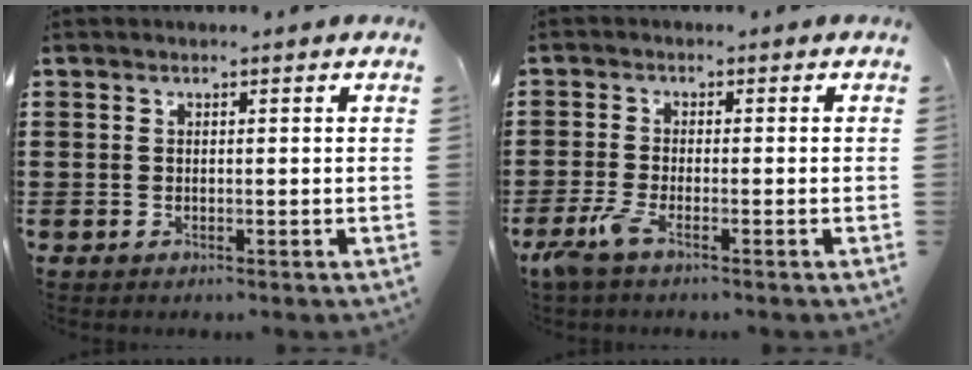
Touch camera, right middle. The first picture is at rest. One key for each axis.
{"total": 3.1, "fx": -1.8, "fy": 0.4, "fz": 2.5, "tx": -0.072, "ty": -0.012, "tz": -0.040}